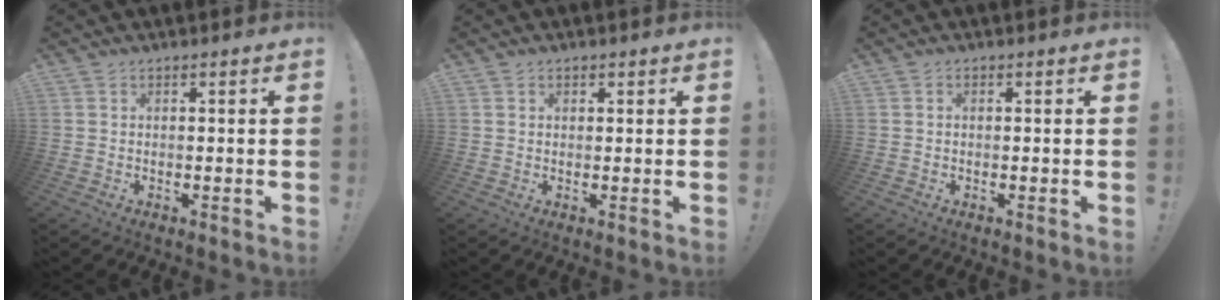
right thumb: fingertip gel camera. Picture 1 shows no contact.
{"total": 0.9, "force": [0.7, 0.6, 0.1], "torque": [0.006, -0.003, 0.011]}
{"total": 0.5, "force": [-0.2, 0.5, 0.2], "torque": [-0.007, 0.002, -0.003]}